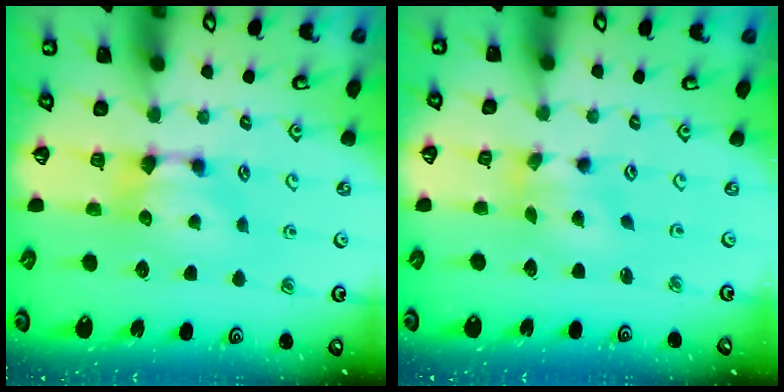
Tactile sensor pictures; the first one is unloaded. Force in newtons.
{"total": 2.1, "press": 1.6, "slide": 1.3}